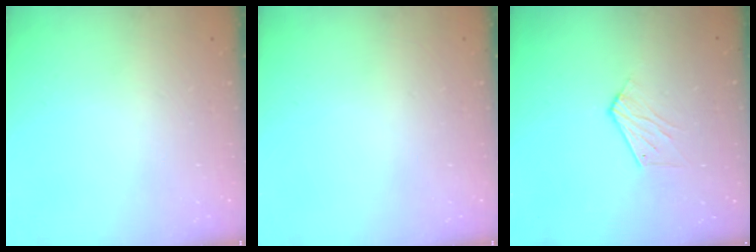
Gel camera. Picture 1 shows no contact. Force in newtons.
{"total": 0.0}
{"total": 5.3, "press": 5.3, "slide": 0.4}